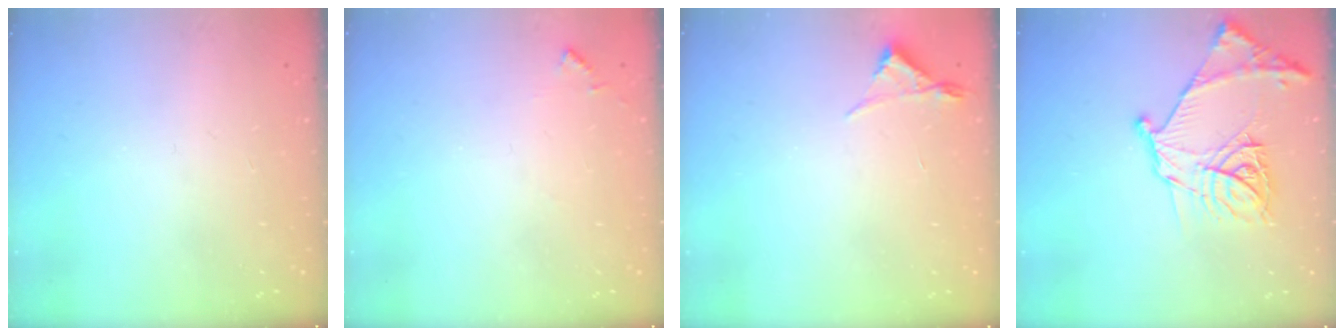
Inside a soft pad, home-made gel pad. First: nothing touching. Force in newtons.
{"total": 5.8, "press": 5.7, "slide": 0.7}
{"total": 4.2, "press": 4.1, "slide": 0.5}
{"total": 18.4, "press": 18.3, "slide": 1.9}